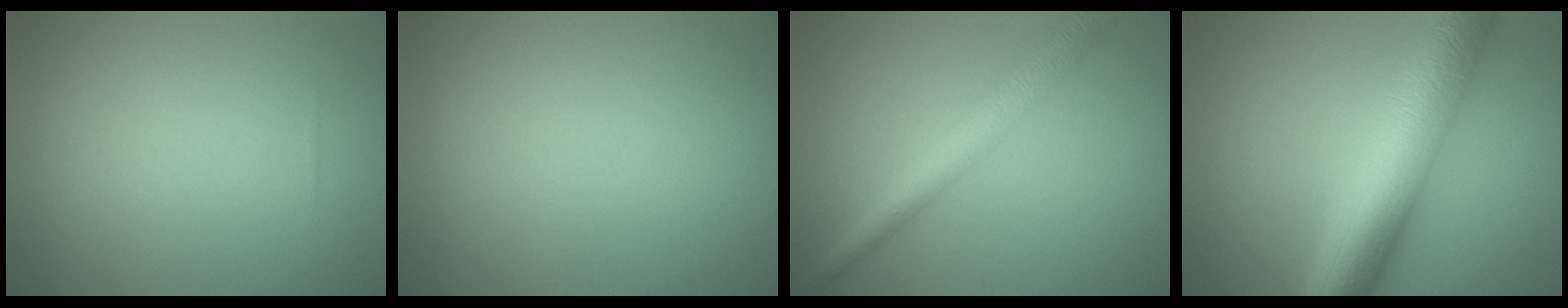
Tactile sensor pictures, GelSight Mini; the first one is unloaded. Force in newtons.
{"total": 0.0}
{"total": 4.0, "press": 4.0, "slide": 0.1}
{"total": 9.7, "press": 9.7, "slide": 0.1}